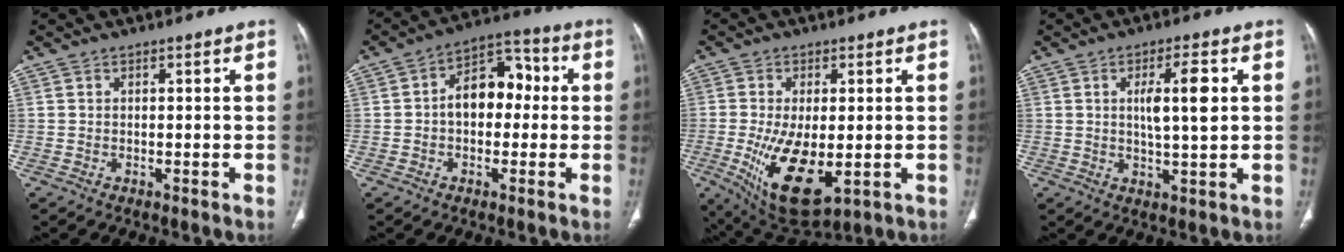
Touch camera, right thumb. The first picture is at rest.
{"total": 10.3, "force": [0.1, 6.9, 7.7], "torque": [-0.086, 0.036, -0.010]}
{"total": 13.9, "force": [-2.9, 6.3, 12.1], "torque": [-0.215, -0.022, -0.027]}
{"total": 7.2, "force": [1.4, 1.7, 6.8], "torque": [-0.115, -0.004, 0.028]}